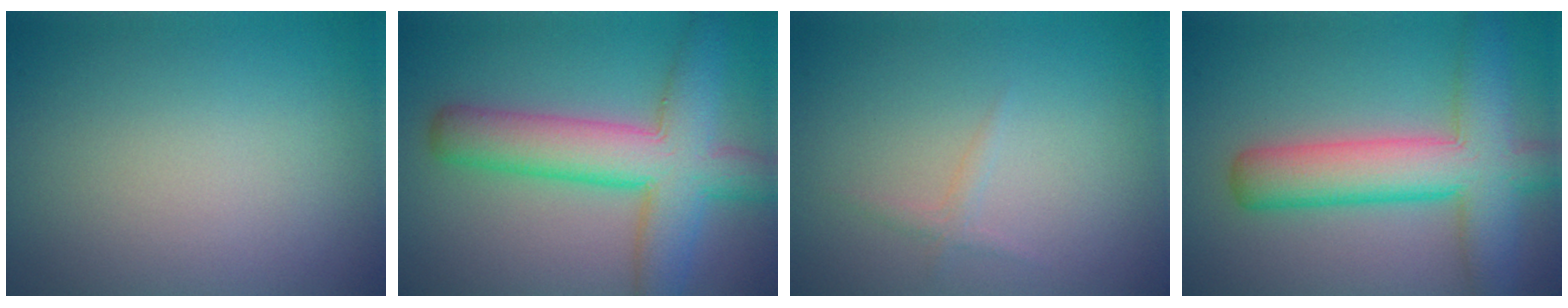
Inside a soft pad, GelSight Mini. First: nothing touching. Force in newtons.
{"total": 7.9, "press": 7.9, "slide": 0.3}
{"total": 0.8, "press": 0.8, "slide": 0.1}
{"total": 7.7, "press": 7.7, "slide": 0.2}